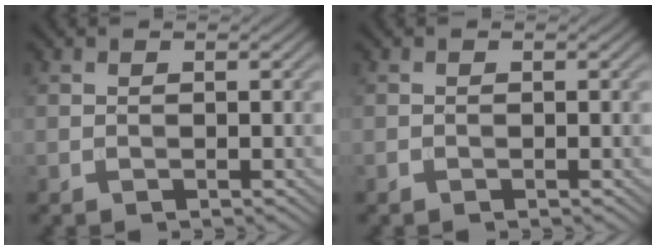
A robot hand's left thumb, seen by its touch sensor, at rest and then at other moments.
{"total": 0.0}